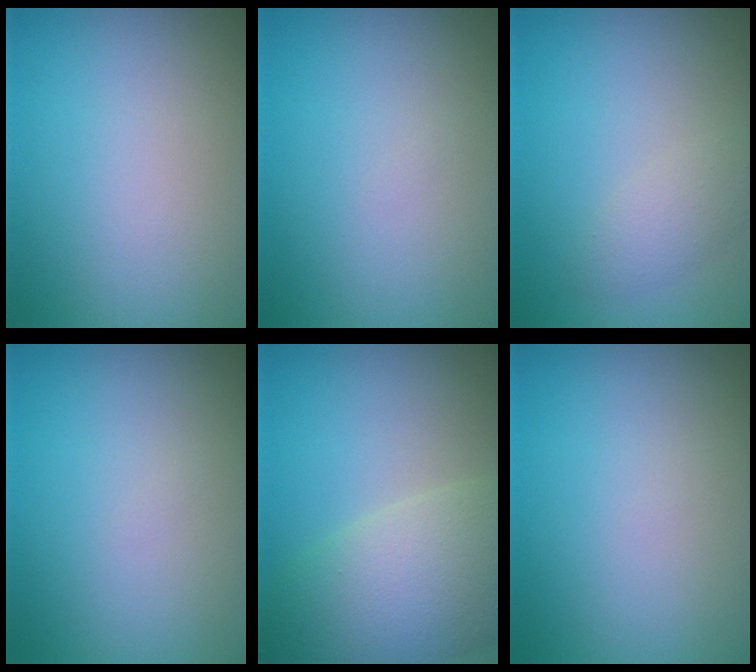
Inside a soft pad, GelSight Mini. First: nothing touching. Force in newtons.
{"total": 0.0}
{"total": 1.8, "press": 1.8, "slide": 0.1}
{"total": 0.0}
{"total": 7.9, "press": 7.8, "slide": 0.8}
{"total": 0.0}